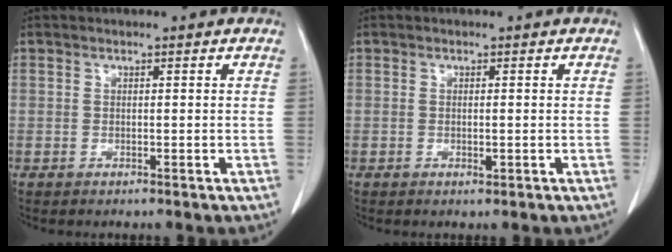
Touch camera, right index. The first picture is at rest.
{"total": 1.0, "force": [-0.1, 0.3, 0.9], "torque": [-0.016, -0.003, 0.000]}